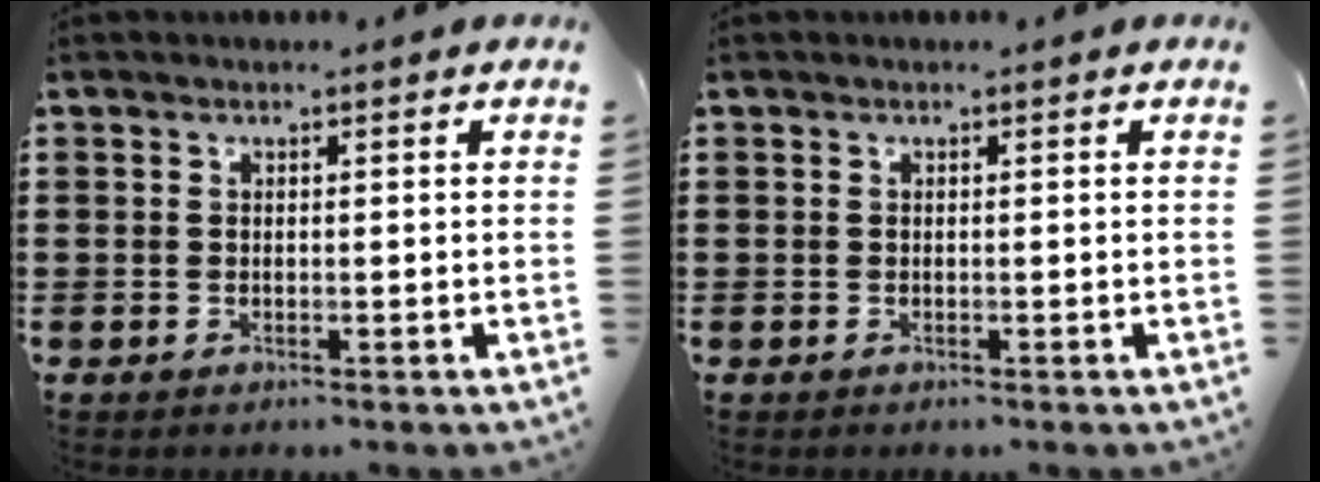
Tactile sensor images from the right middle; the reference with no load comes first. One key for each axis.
{"total": 0.0}